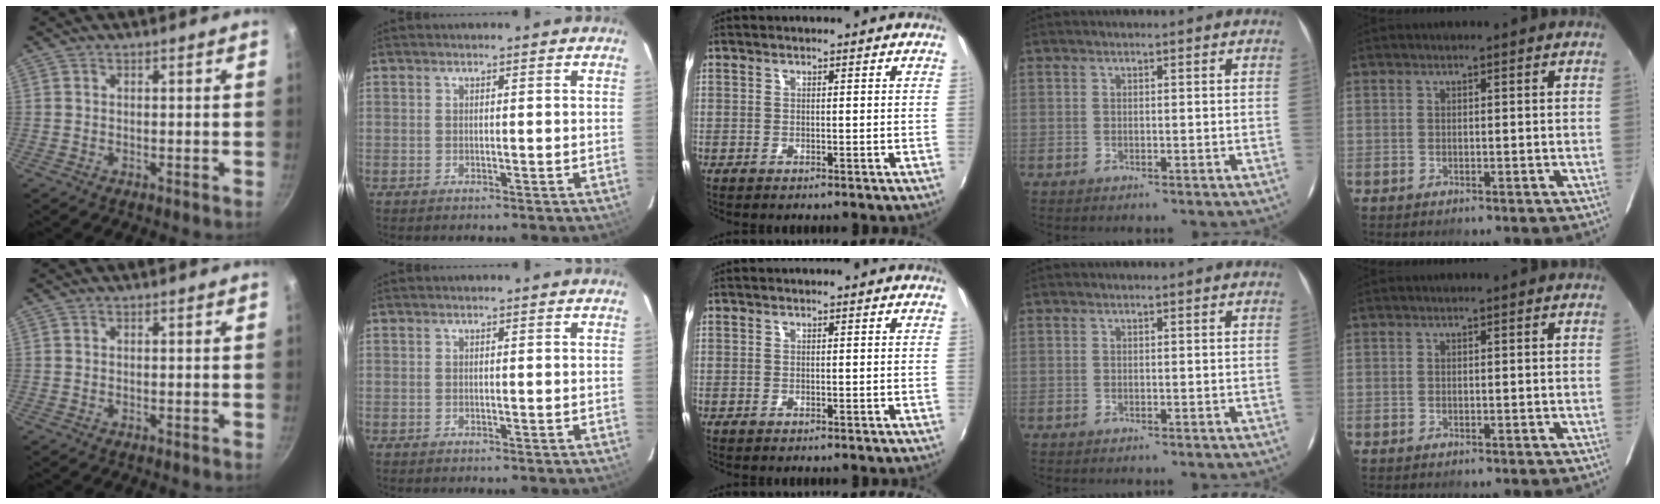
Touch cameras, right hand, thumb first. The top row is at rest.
{}